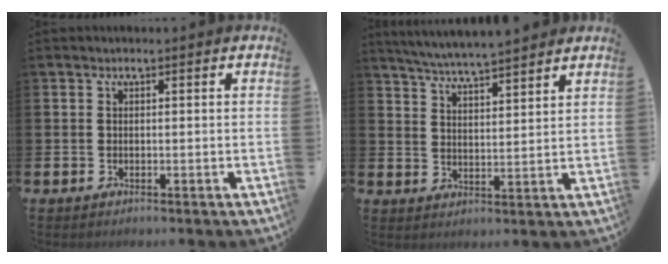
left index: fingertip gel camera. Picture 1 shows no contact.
{"total": 5.5, "force": [5.4, -0.2, 1.0], "torque": [-0.043, -0.033, 0.096]}